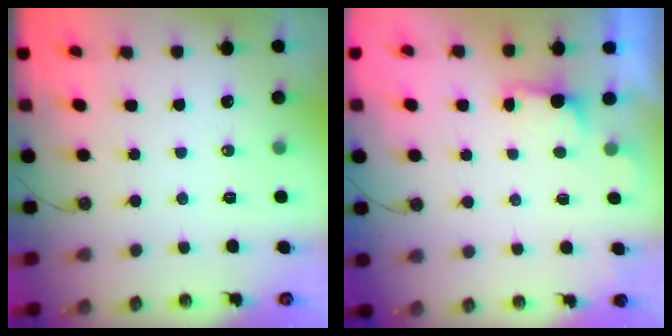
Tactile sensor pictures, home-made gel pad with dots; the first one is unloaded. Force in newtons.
{"total": 2.0, "press": 1.8, "slide": 0.9}